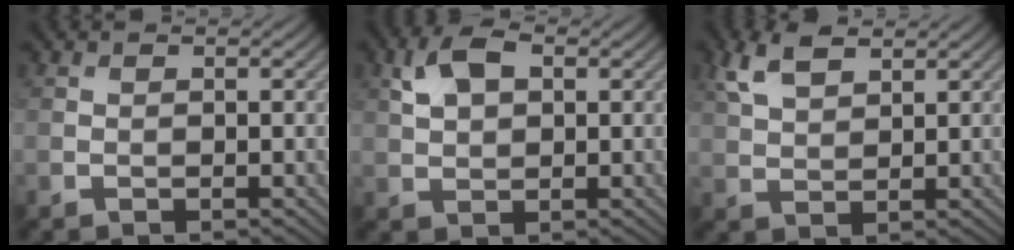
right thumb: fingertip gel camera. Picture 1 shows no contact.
{"total": 5.0, "force": [1.8, 3.0, 3.6], "torque": [-0.082, 0.007, 0.029]}
{"total": 5.3, "force": [3.1, 2.5, 3.5], "torque": [-0.089, 0.009, 0.064]}